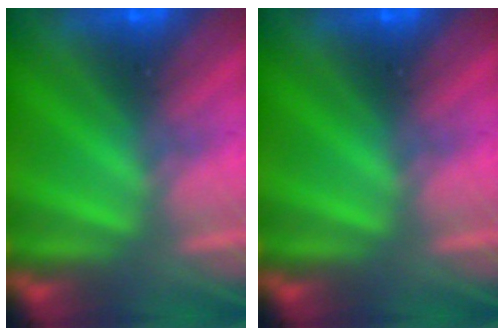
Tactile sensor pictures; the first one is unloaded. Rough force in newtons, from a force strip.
{"total": 0.0}